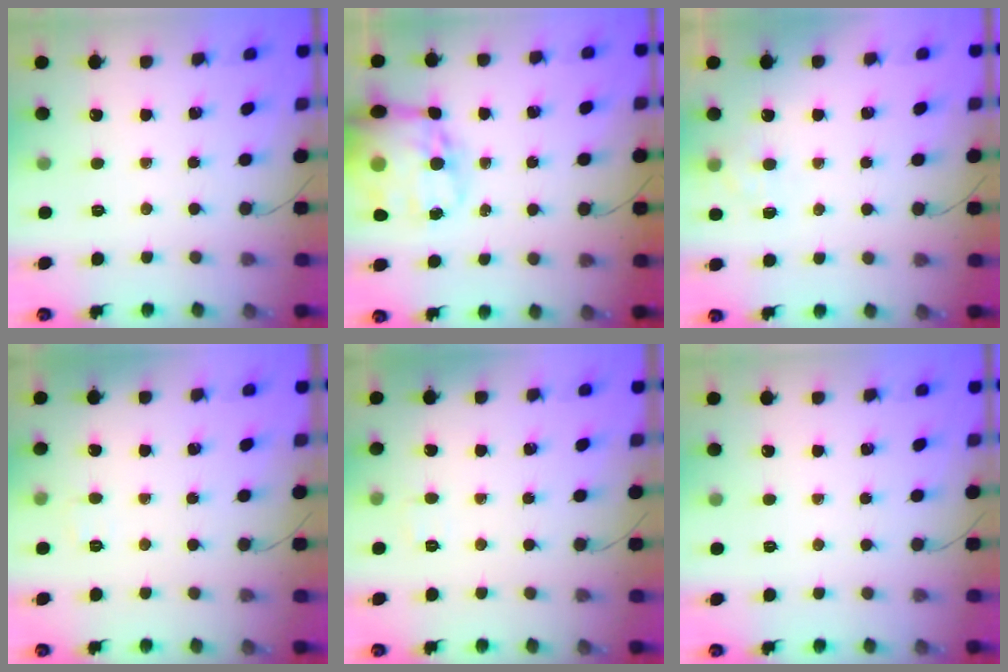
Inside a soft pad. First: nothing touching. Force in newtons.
{"total": 21.3, "press": 20.7, "slide": 5.1}
{"total": 6.8, "press": 6.6, "slide": 1.5}
{"total": 2.4, "press": 2.1, "slide": 1.1}
{"total": 2.4, "press": 2.1, "slide": 1.1}
{"total": 0.0}